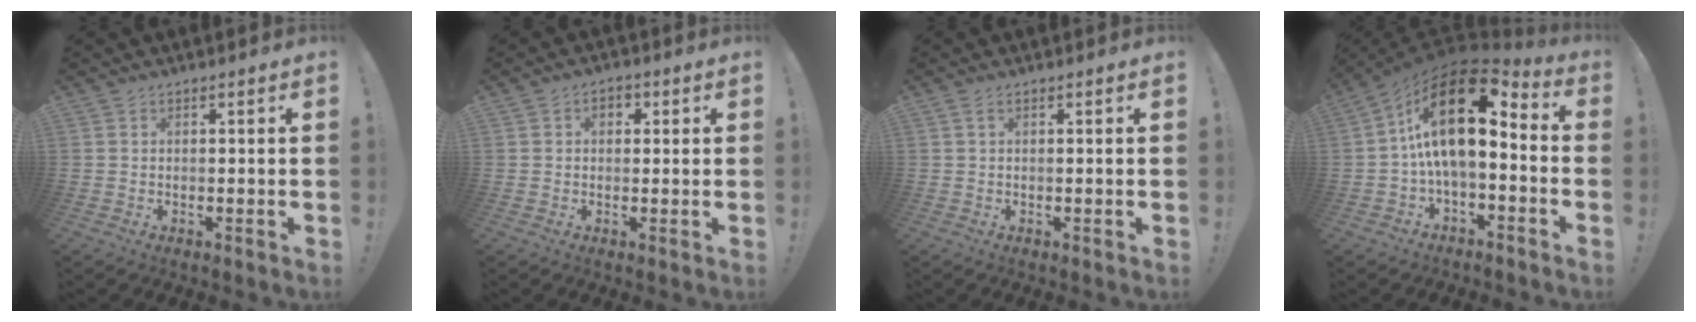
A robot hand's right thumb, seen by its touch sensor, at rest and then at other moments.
{"total": 3.1, "force": [0.6, 2.3, 2.0], "torque": [-0.025, 0.005, 0.008]}
{"total": 1.1, "force": [0.4, 0.3, 0.9], "torque": [-0.015, -0.001, 0.006]}
{"total": 18.9, "force": [3.5, 8.6, 16.5], "torque": [-0.295, -0.020, 0.061]}